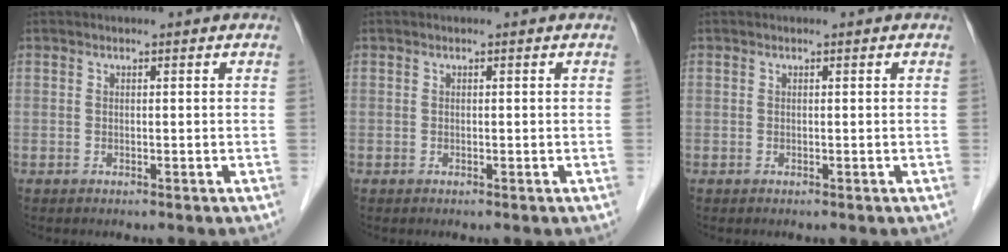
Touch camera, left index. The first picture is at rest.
{"total": 0.0}
{"total": 0.0}